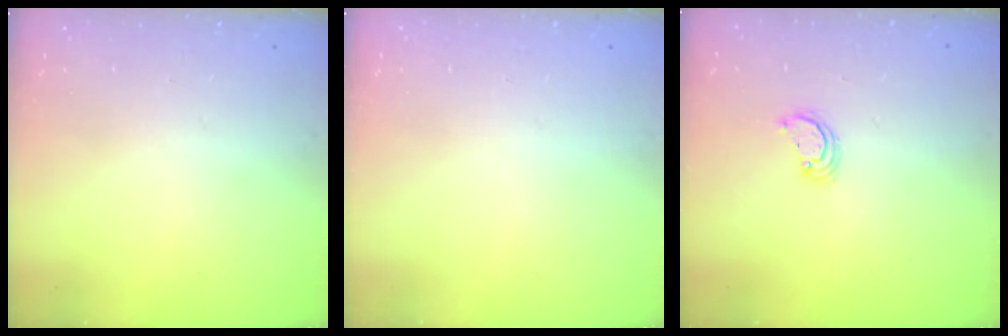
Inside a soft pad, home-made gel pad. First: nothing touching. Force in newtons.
{"total": 0.0}
{"total": 2.8, "press": 2.8, "slide": 0.2}